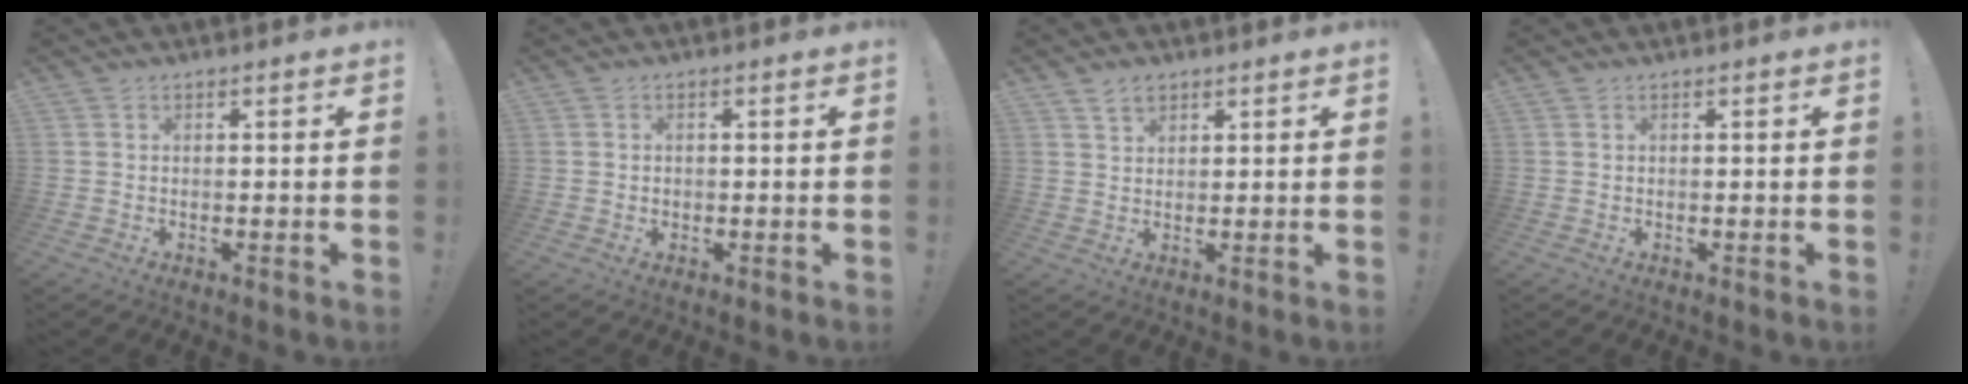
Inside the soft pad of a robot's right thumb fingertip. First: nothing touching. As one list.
[{"total": 0.9, "force": [0.0, 0.8, 0.3], "torque": [-0.002, 0.000, 0.000]}, {"total": 3.4, "force": [2.5, 1.9, 1.3], "torque": [-0.019, -0.008, 0.045]}, {"total": 0.0}]